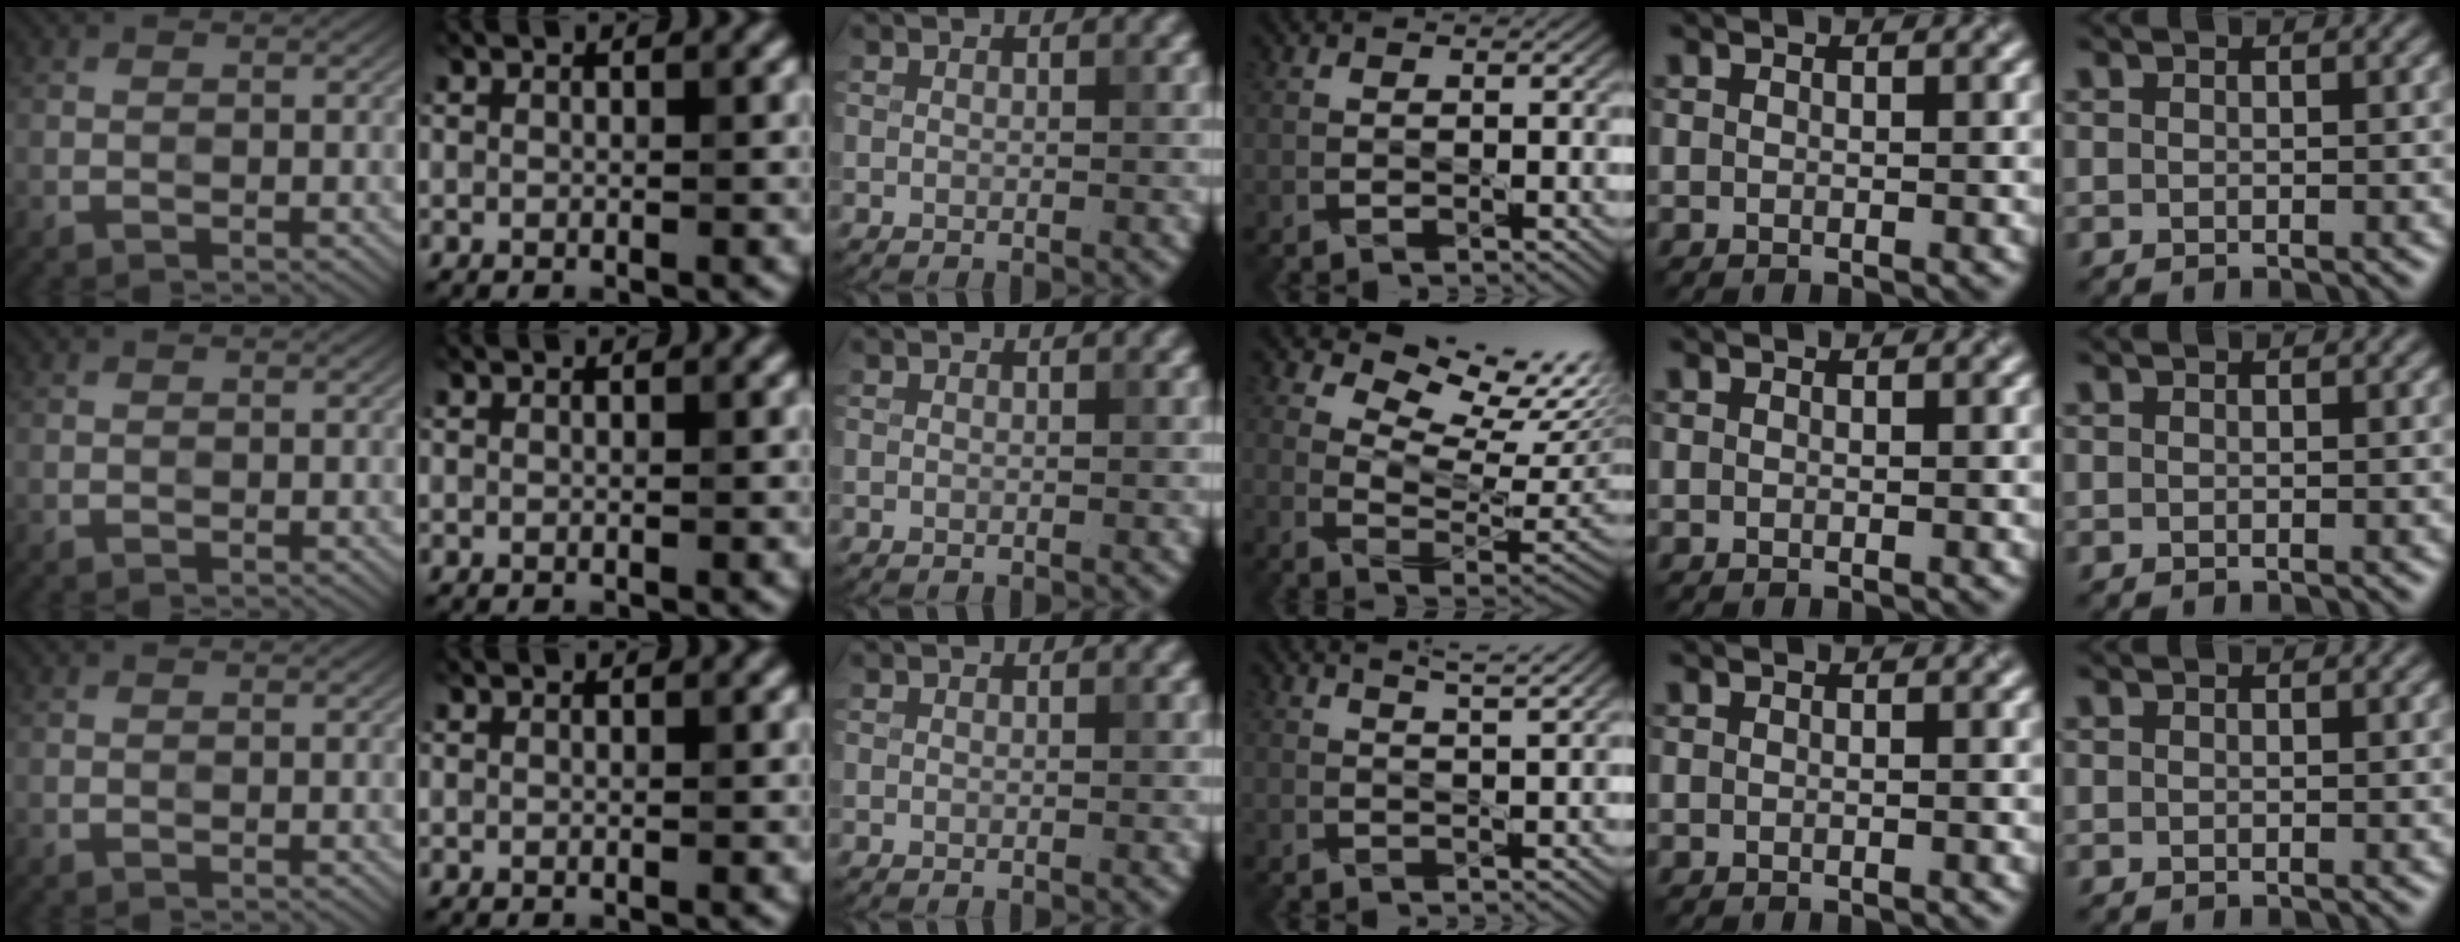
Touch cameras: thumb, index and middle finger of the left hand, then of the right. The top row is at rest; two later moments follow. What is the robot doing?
{"motion": "dispense", "object": "spray bottle"}